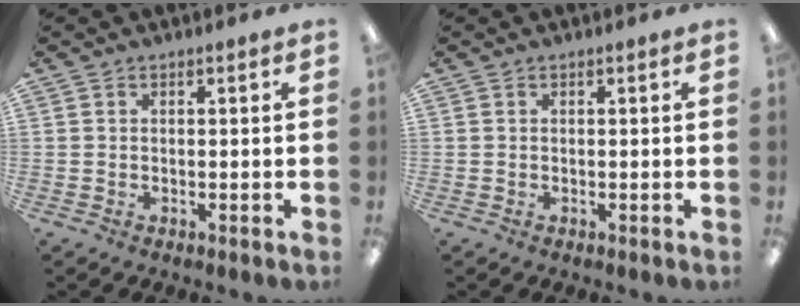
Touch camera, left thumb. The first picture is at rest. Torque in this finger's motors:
{"motor_torque": [-0.04, -0.03, -0.04, 0.04, 0.00]}